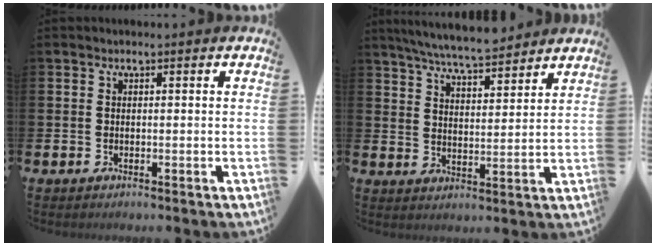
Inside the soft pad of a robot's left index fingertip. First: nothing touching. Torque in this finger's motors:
{"motor_torque": [0.14, -0.49, 0.90, 0.21]}